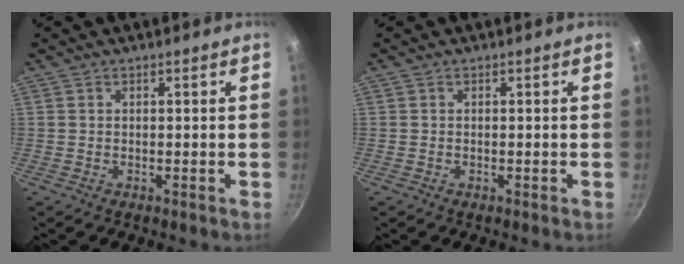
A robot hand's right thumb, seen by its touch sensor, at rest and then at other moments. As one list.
[{"total": 0.0}]